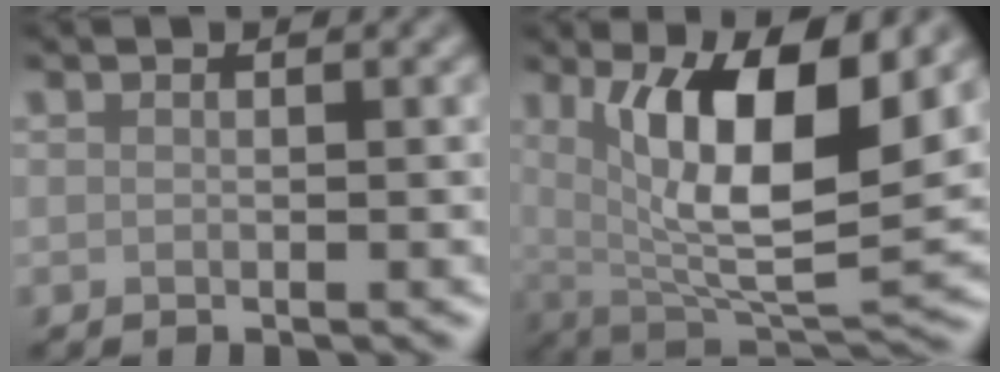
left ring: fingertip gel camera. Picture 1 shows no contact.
{"total": 10.1, "force": [3.1, 3.4, 9.0], "torque": [-0.155, -0.015, 0.060]}